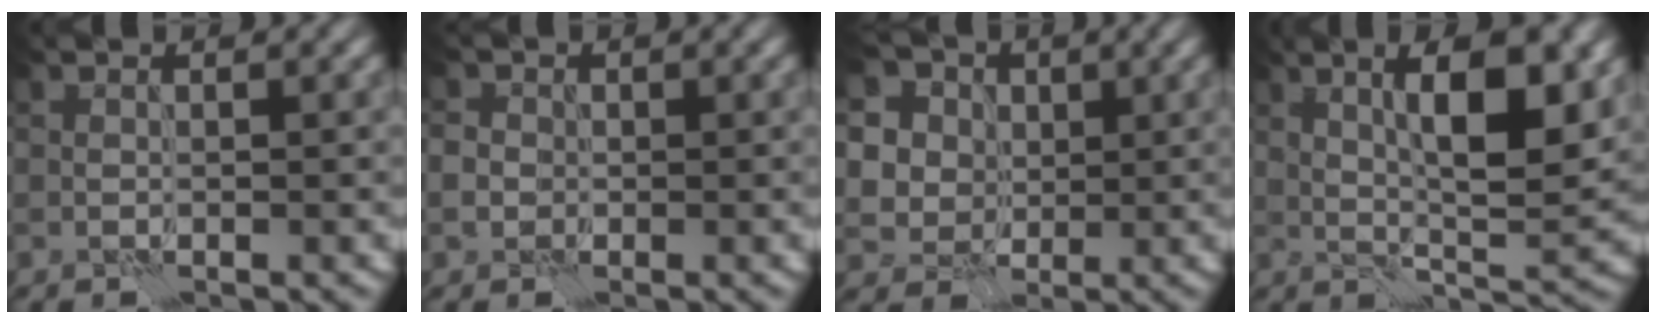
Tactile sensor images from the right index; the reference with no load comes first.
{"total": 1.8, "force": [0.0, 1.7, 0.6], "torque": [-0.006, 0.008, -0.004]}
{"total": 9.5, "force": [4.5, 7.4, 3.9], "torque": [-0.086, 0.015, 0.060]}
{"total": 8.7, "force": [2.5, 2.1, 8.0], "torque": [-0.127, 0.002, 0.042]}